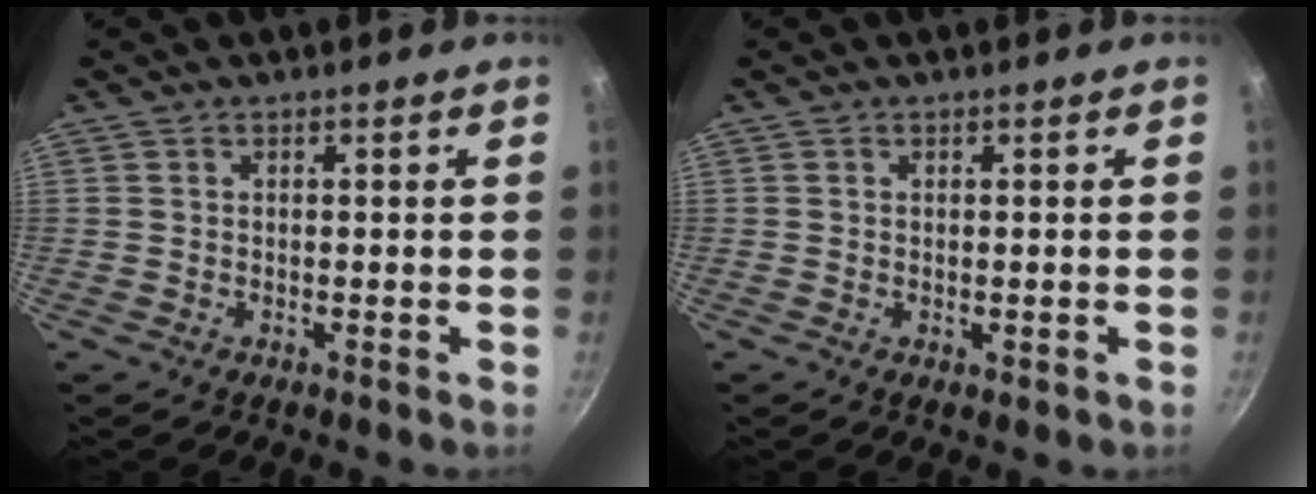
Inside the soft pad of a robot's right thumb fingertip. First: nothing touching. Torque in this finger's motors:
{"motor_torque": [-0.35, 0.03, -0.38, -0.01, -0.06]}